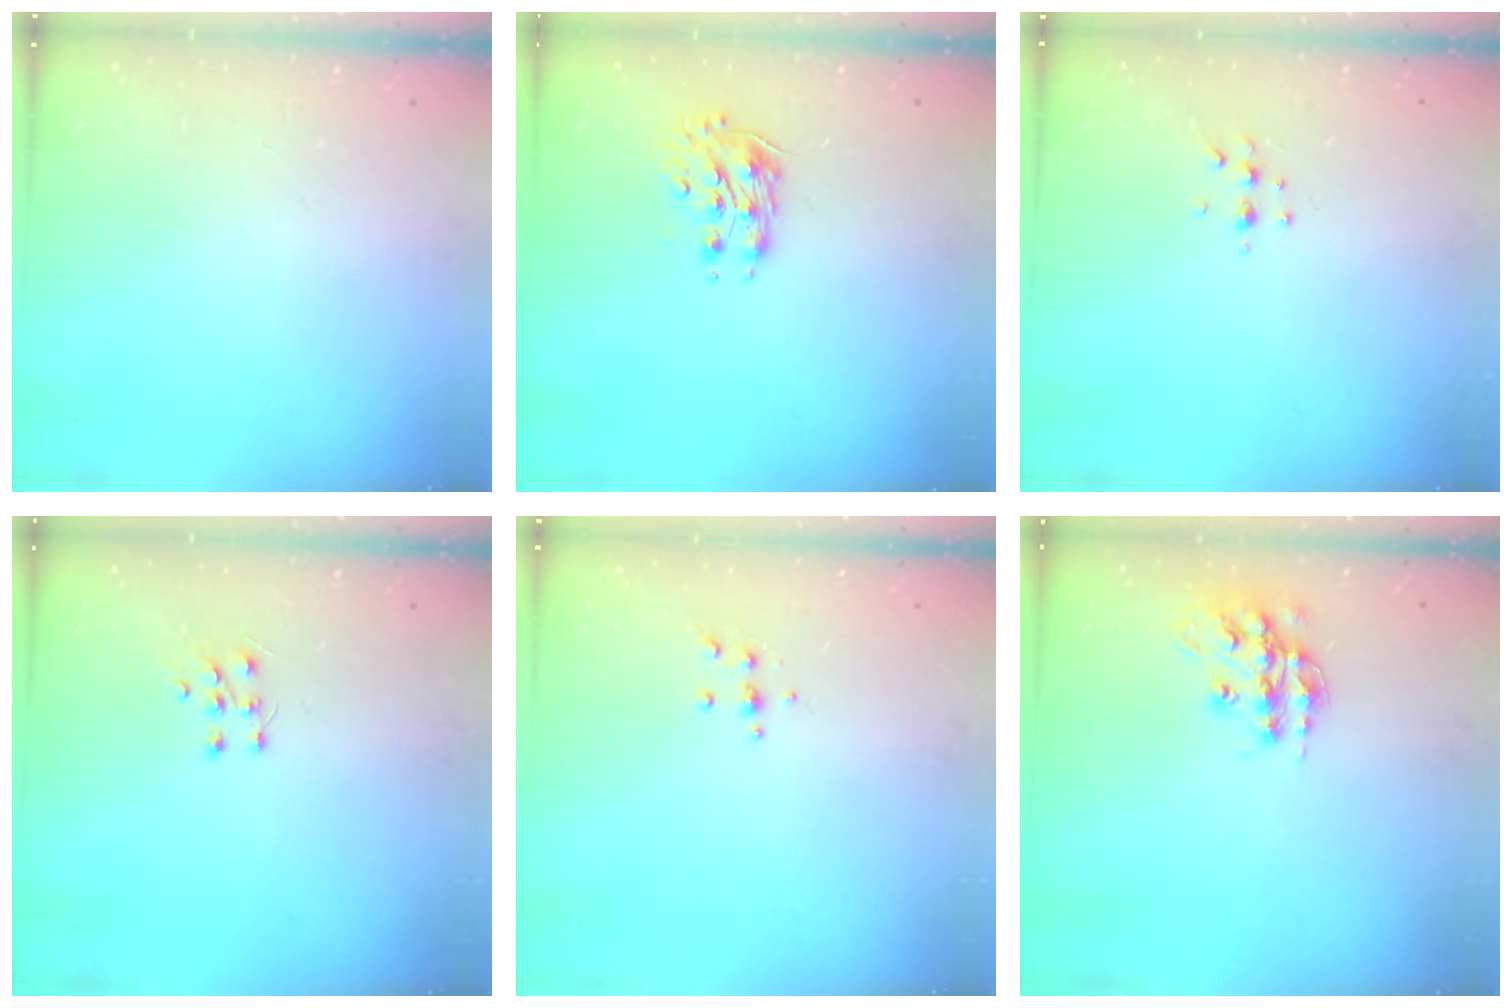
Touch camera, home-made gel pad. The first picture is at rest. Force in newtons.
{"total": 9.4, "press": 9.4, "slide": 0.9}
{"total": 4.5, "press": 4.4, "slide": 0.8}
{"total": 5.6, "press": 5.5, "slide": 1.0}
{"total": 4.1, "press": 4.0, "slide": 1.0}
{"total": 14.9, "press": 14.9, "slide": 0.9}